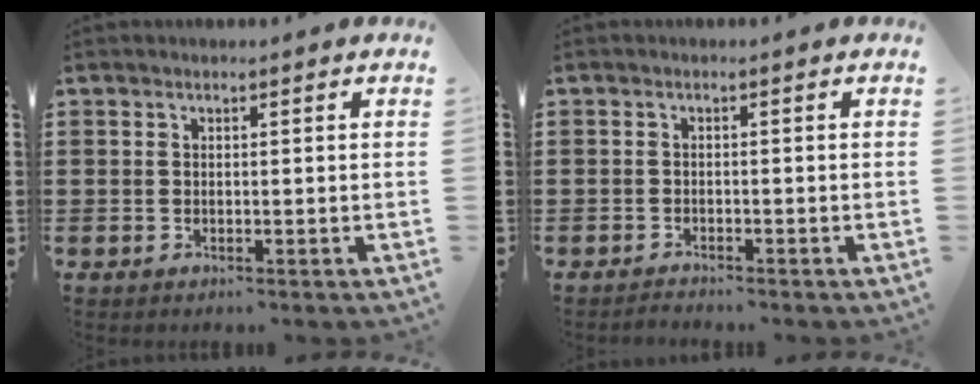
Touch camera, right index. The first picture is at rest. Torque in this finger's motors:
{"motor_torque": [0.10, 0.09, -0.01, 0.01]}